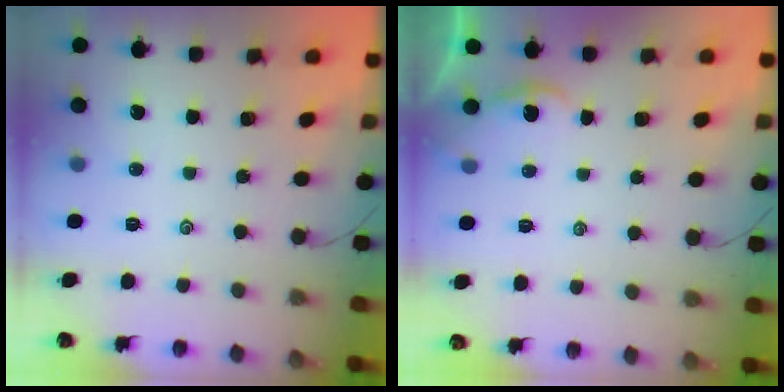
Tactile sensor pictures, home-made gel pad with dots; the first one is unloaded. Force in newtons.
{"total": 1.5, "press": 1.5, "slide": 0.2}